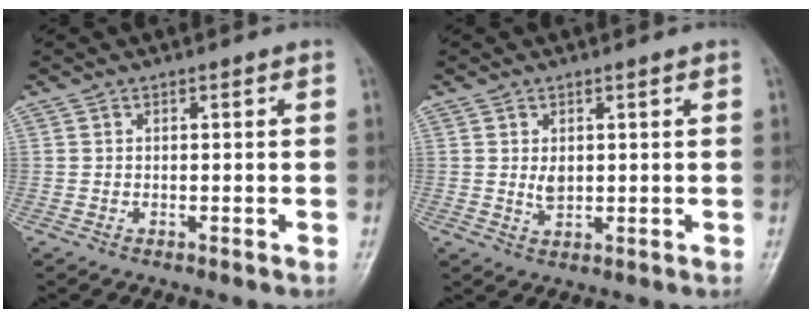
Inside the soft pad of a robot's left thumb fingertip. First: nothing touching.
{"total": 2.5, "force": [0.6, 1.5, 1.9], "torque": [-0.025, -0.008, 0.014]}